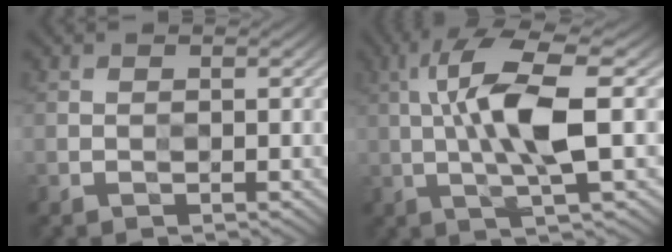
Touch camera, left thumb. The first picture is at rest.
{"total": 10.4, "force": [0.9, 2.4, 10.0], "torque": [-0.195, 0.013, 0.016]}